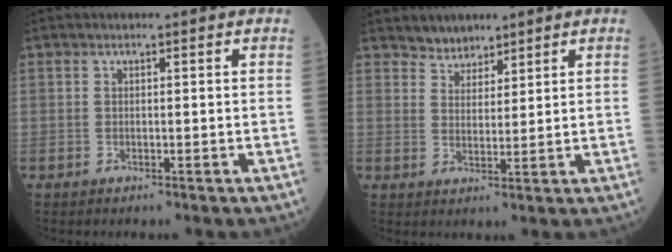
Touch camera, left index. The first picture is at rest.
{"total": 3.5, "force": [3.1, 1.7, 0.1], "torque": [0.000, 0.004, 0.053]}